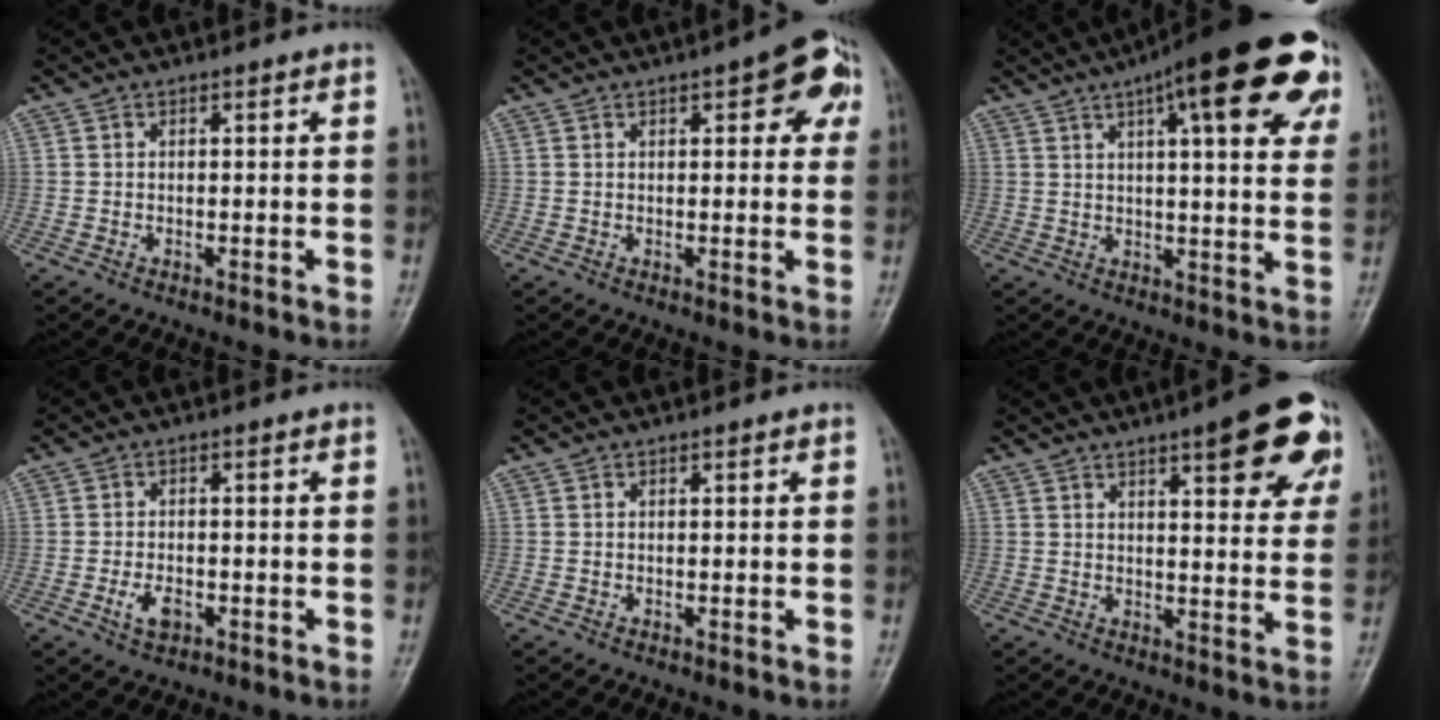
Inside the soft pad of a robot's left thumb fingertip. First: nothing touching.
{"total": 8.7, "force": [3.4, 3.5, 7.2], "torque": [-0.054, 0.004, 0.031]}
{"total": 22.6, "force": [10.7, 6.5, 18.8], "torque": [-0.240, -0.002, 0.138]}
{"total": 3.5, "force": [-1.4, 2.1, 2.5], "torque": [-0.045, 0.005, -0.024]}
{"total": 0.0}
{"total": 14.6, "force": [7.5, 4.4, 11.8], "torque": [-0.110, -0.024, 0.090]}